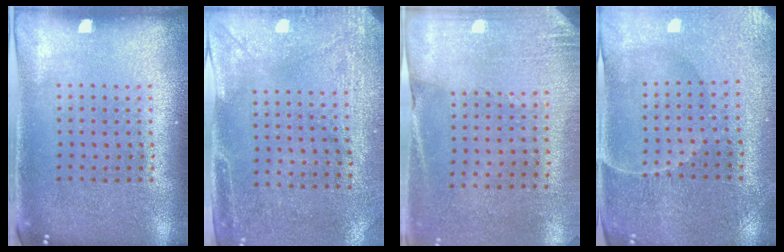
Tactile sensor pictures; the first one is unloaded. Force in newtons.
{"total": 2.9, "press": 2.3, "slide": 1.8}
{"total": 2.7, "press": 2.4, "slide": 1.2}
{"total": 0.9, "press": 0.8, "slide": 0.3}